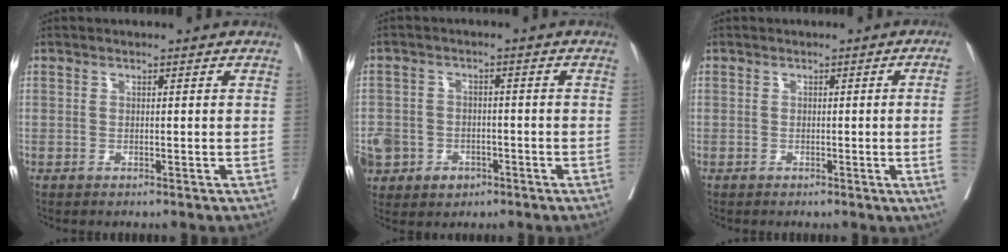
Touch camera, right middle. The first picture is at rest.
{"total": 14.3, "force": [-5.8, 11.8, 5.5], "torque": [-0.161, 0.014, -0.086]}
{"total": 5.0, "force": [-0.6, -1.9, 4.5], "torque": [-0.060, -0.013, -0.005]}